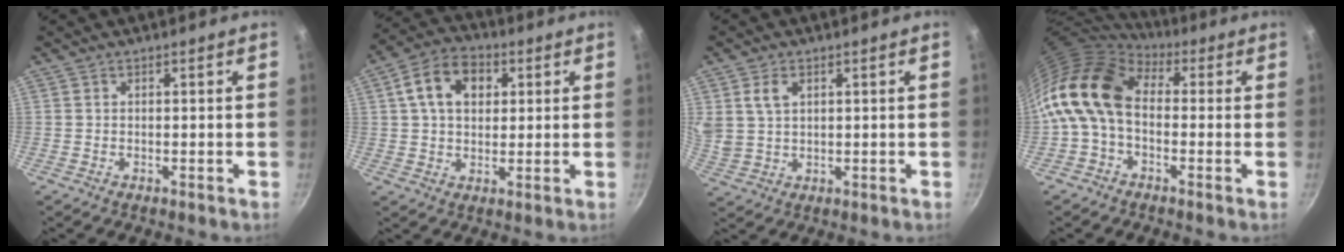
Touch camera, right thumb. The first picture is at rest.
{"total": 11.1, "force": [3.2, 7.8, 7.2], "torque": [-0.106, 0.011, 0.041]}
{"total": 5.7, "force": [2.2, 3.9, 3.6], "torque": [-0.062, -0.005, 0.050]}
{"total": 14.2, "force": [0.1, 9.6, 10.4], "torque": [-0.195, 0.026, -0.019]}